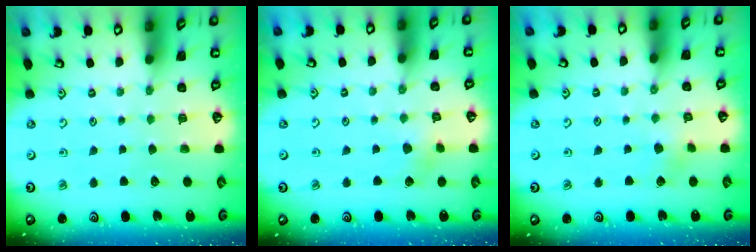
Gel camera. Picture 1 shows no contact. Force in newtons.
{"total": 2.9, "press": 2.9, "slide": 0.3}
{"total": 3.0, "press": 3.0, "slide": 0.3}